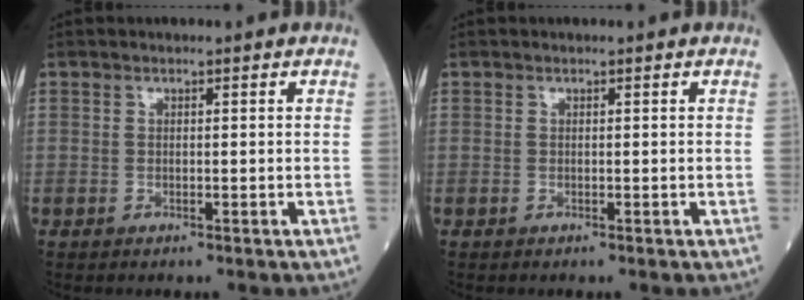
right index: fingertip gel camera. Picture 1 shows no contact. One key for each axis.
{"total": 0.0}